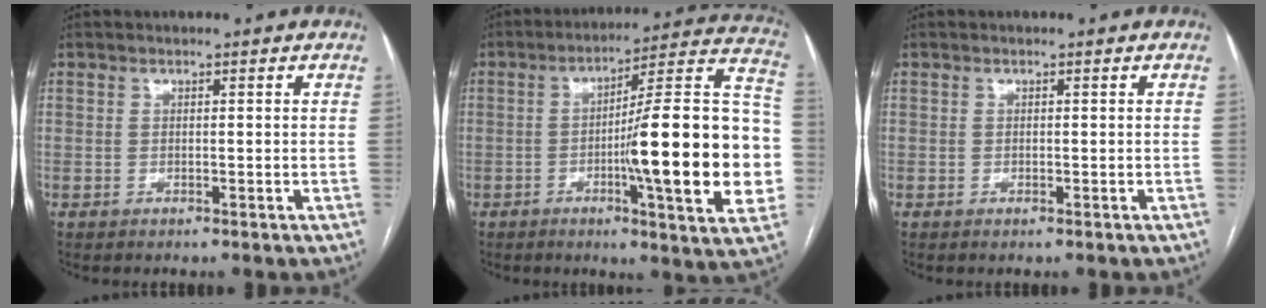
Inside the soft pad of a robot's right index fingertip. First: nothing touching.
{"total": 23.3, "force": [-3.5, 2.0, 22.9], "torque": [-0.260, 0.019, -0.051]}
{"total": 0.0}